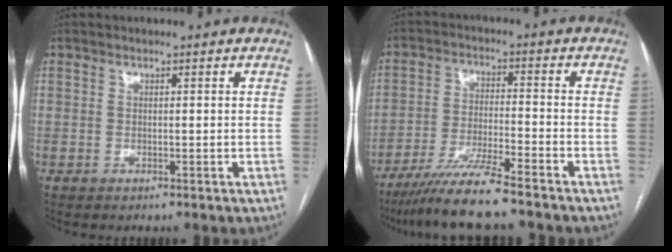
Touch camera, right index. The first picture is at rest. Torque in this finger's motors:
{"motor_torque": [1.06, -1.08, 0.48, 0.17]}